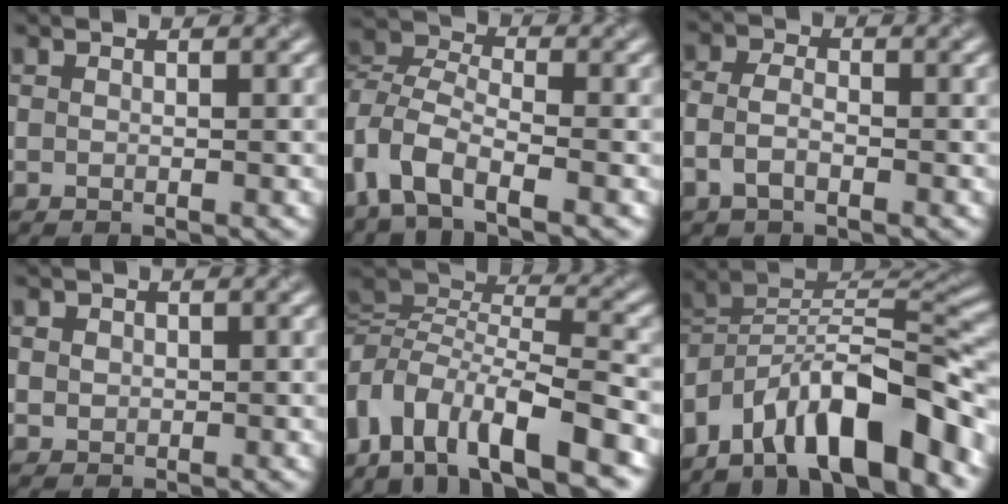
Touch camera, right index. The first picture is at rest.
{"total": 6.6, "force": [-3.1, 3.4, 4.7], "torque": [-0.101, 0.001, -0.072]}
{"total": 2.6, "force": [-1.1, 1.5, 1.8], "torque": [-0.043, 0.005, -0.031]}
{"total": 2.6, "force": [1.1, 2.2, 0.9], "torque": [-0.014, 0.011, 0.012]}
{"total": 10.7, "force": [-4.5, 5.0, 8.3], "torque": [-0.146, 0.019, -0.088]}
{"total": 12.5, "force": [-6.4, 4.1, 9.9], "torque": [-0.147, 0.025, -0.111]}